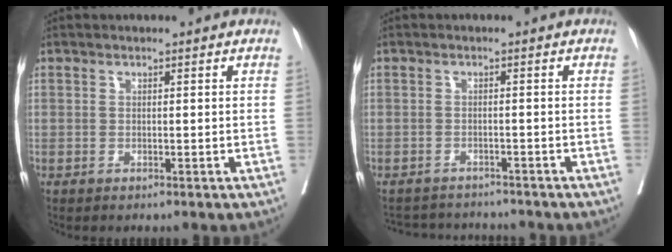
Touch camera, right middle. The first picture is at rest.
{"total": 7.9, "force": [-7.8, 1.1, 1.1], "torque": [-0.019, 0.008, -0.106]}